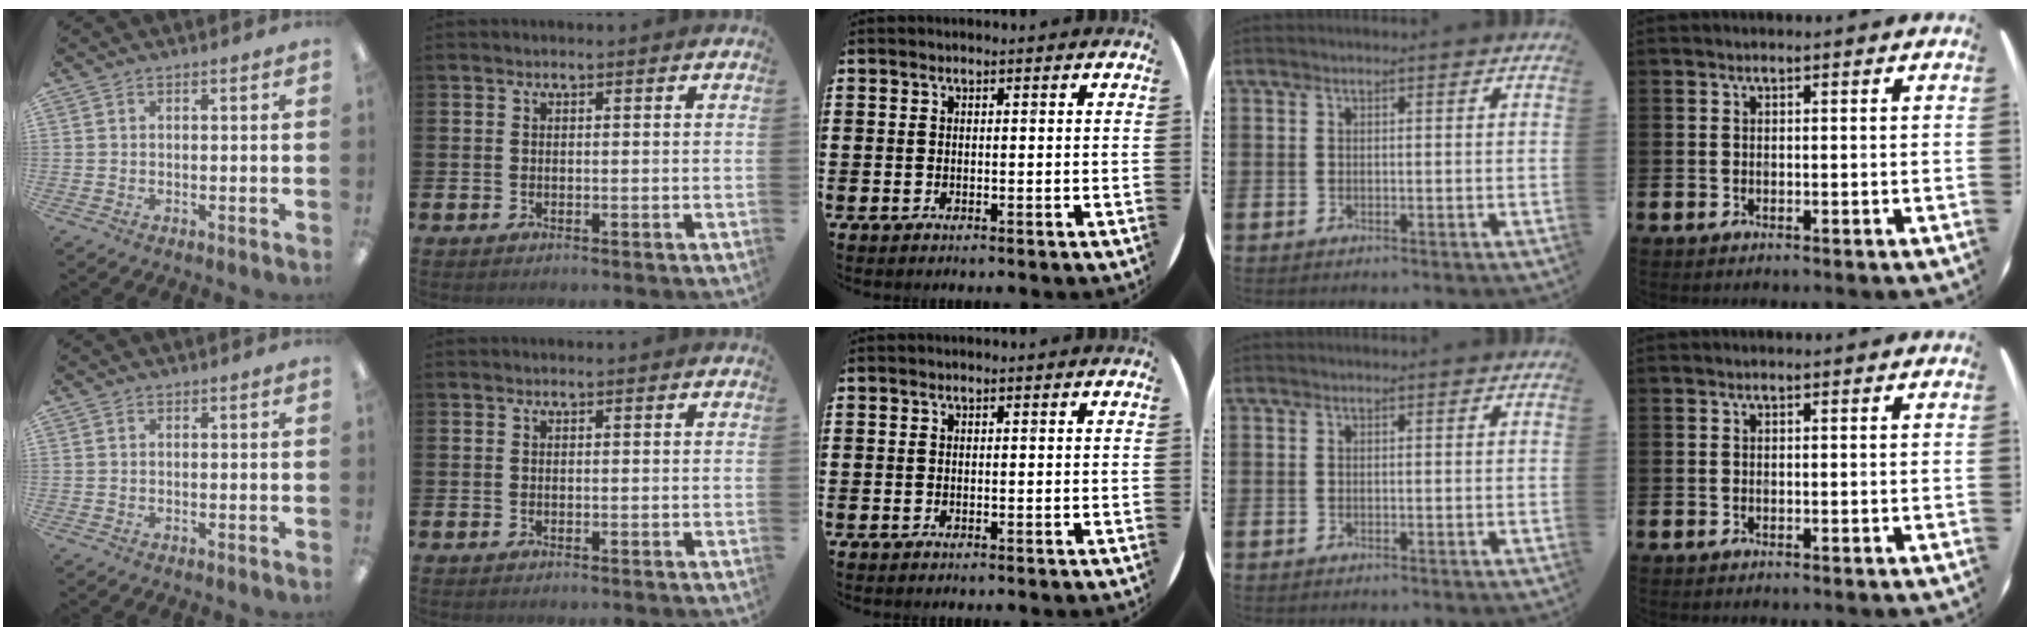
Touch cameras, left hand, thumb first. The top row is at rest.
{}